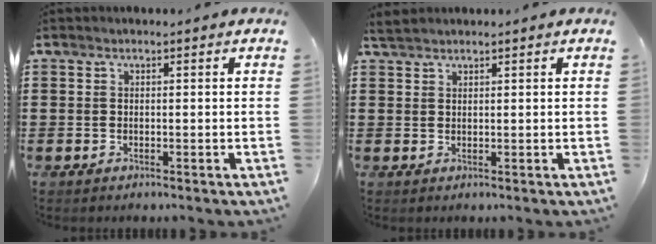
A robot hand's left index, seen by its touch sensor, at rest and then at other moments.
{"total": 1.6, "force": [1.5, 0.3, 0.5], "torque": [-0.013, 0.002, 0.028]}